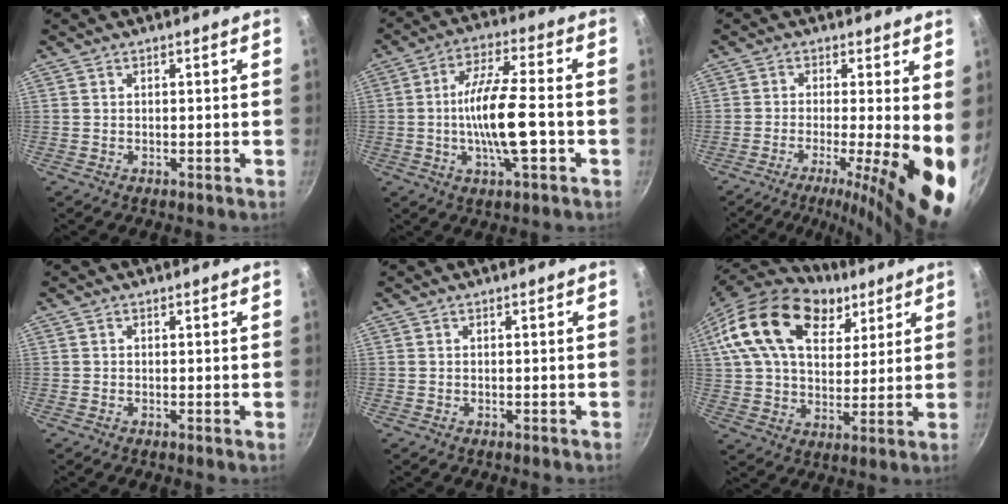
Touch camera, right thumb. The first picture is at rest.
{"total": 12.8, "force": [-2.4, 3.4, 12.1], "torque": [-0.215, 0.019, -0.052]}
{"total": 11.2, "force": [-2.5, 1.6, 10.8], "torque": [-0.160, -0.007, -0.042]}
{"total": 0.0}
{"total": 0.0}
{"total": 23.1, "force": [11.5, 14.2, 14.1], "torque": [-0.229, -0.017, 0.196]}